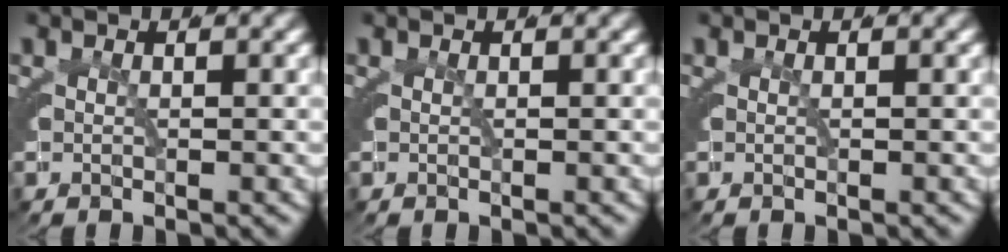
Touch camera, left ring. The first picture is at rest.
{"total": 0.0}
{"total": 0.0}